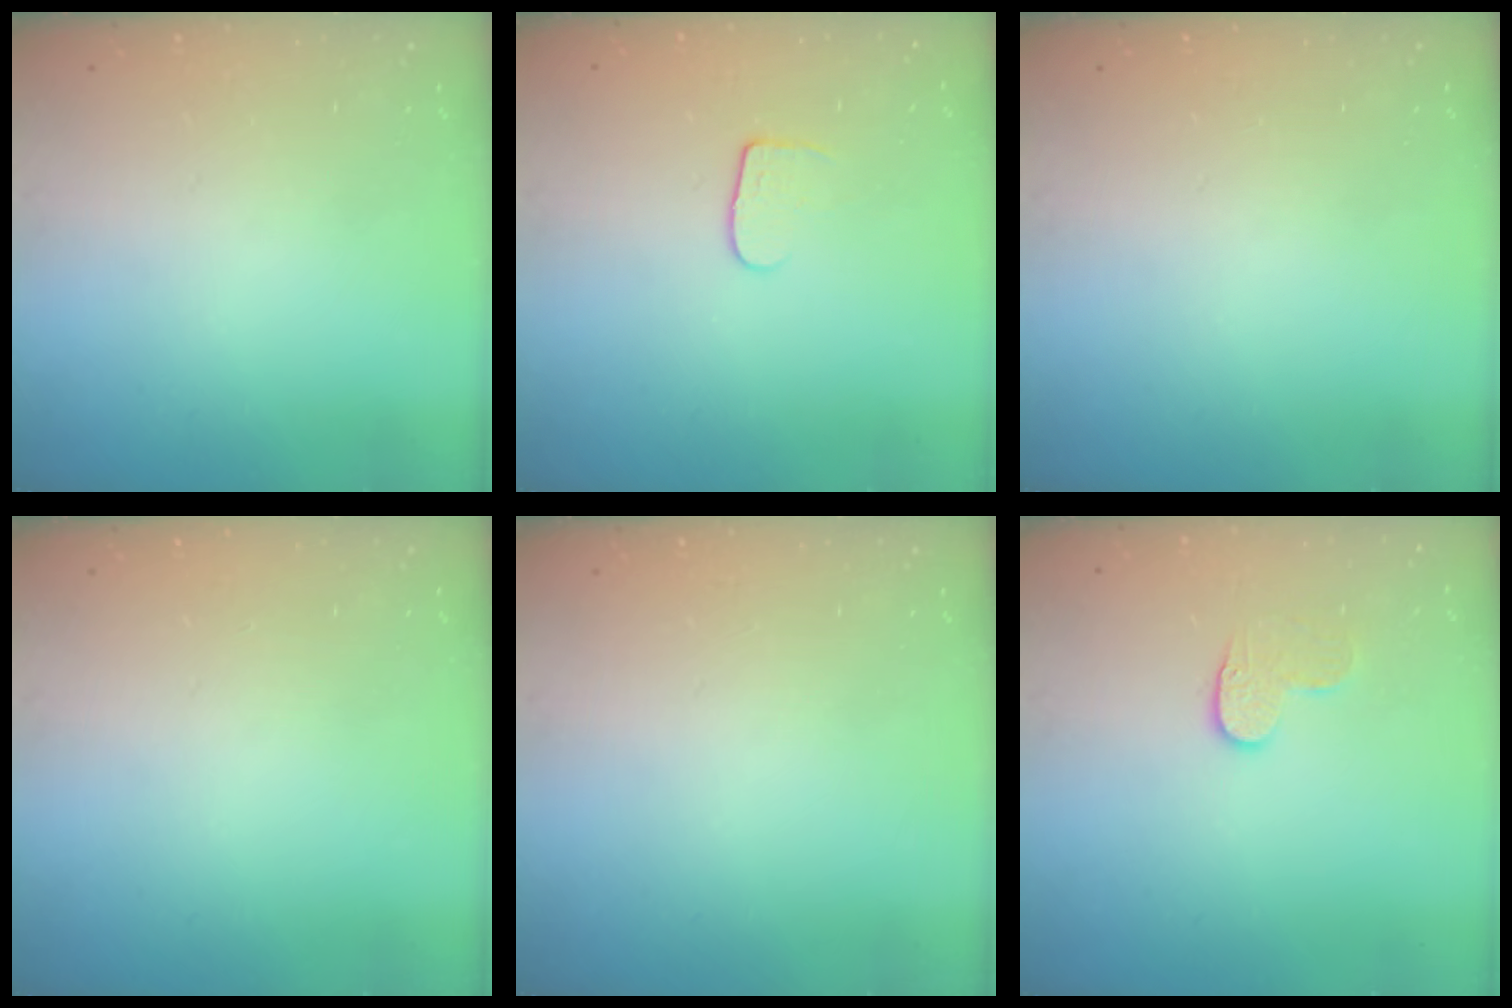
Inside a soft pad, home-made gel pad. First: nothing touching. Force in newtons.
{"total": 5.8, "press": 5.8, "slide": 0.6}
{"total": 0.0}
{"total": 0.0}
{"total": 0.0}
{"total": 7.0, "press": 6.9, "slide": 0.6}